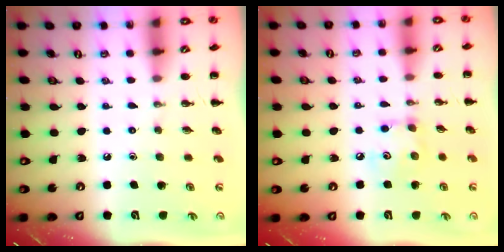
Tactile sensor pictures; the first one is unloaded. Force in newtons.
{"total": 5.8, "press": 5.8, "slide": 0.5}